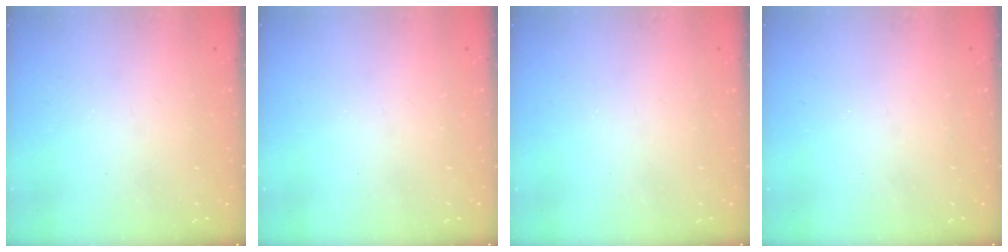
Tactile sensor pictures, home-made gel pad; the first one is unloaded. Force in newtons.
{"total": 0.0}
{"total": 0.0}
{"total": 0.0}